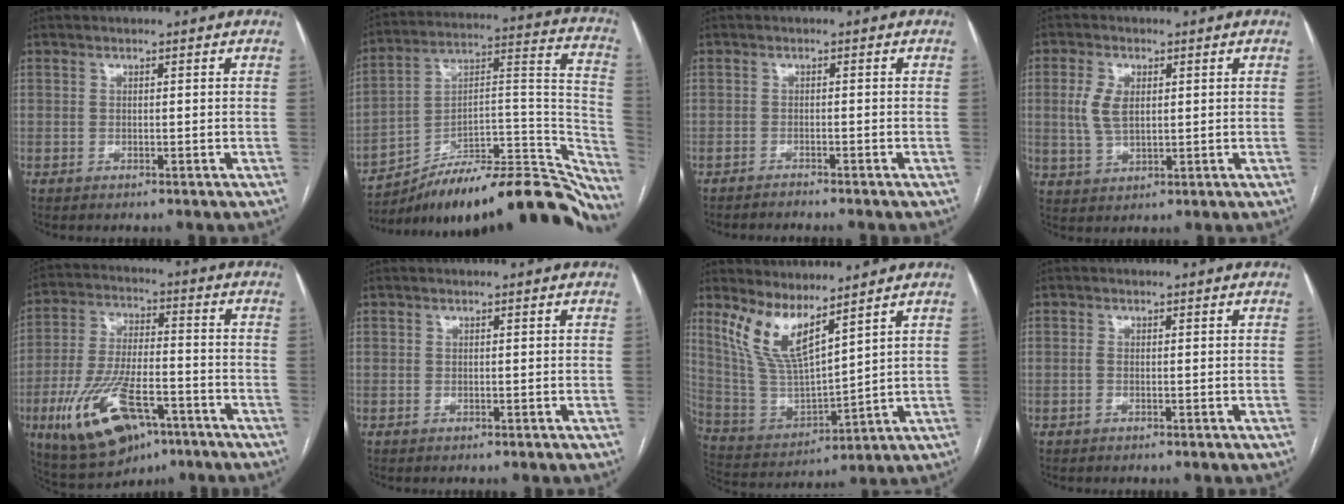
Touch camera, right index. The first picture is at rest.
{"total": 30.7, "force": [-25.8, 7.8, 14.6], "torque": [-0.154, 0.029, -0.373]}
{"total": 2.6, "force": [-2.5, -0.3, 0.7], "torque": [-0.009, -0.003, -0.034]}
{"total": 5.4, "force": [1.1, 2.9, 4.4], "torque": [-0.104, 0.008, 0.027]}
{"total": 17.2, "force": [-8.2, 6.9, 13.5], "torque": [-0.268, -0.006, -0.130]}
{"total": 0.0}
{"total": 10.5, "force": [7.2, 2.3, 7.3], "torque": [-0.163, -0.007, 0.163]}
{"total": 0.5, "force": [-0.2, 0.1, 0.4], "torque": [-0.009, 0.001, -0.005]}